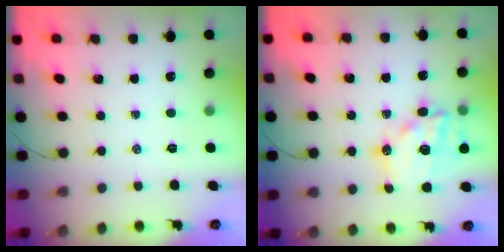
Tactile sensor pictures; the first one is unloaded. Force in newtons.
{"total": 17.0, "press": 16.7, "slide": 3.4}